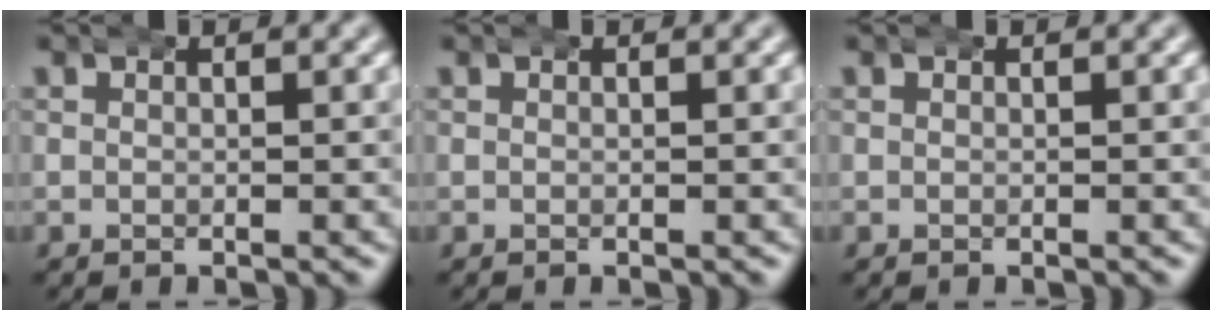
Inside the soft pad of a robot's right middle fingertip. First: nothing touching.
{"total": 0.0}
{"total": 0.0}